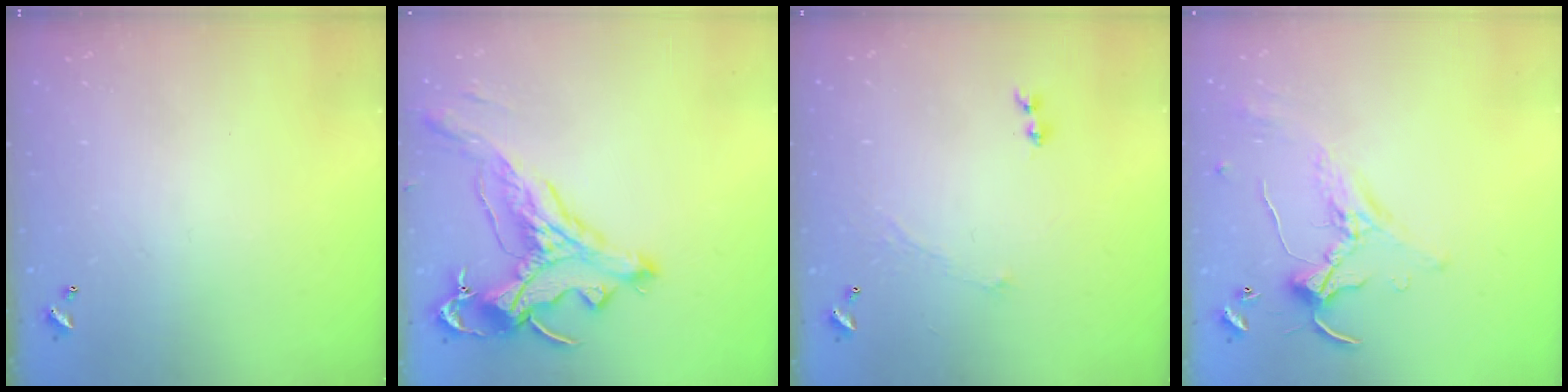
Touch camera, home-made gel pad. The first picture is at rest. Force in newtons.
{"total": 3.2, "press": 2.8, "slide": 1.6}
{"total": 1.2, "press": 0.7, "slide": 1.0}
{"total": 1.0, "press": 0.5, "slide": 0.8}